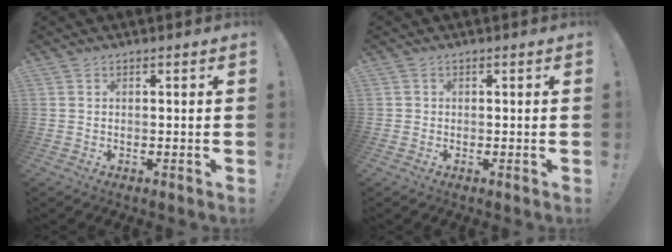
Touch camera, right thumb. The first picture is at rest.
{"total": 0.6, "force": [0.0, 0.6, 0.1], "torque": [-0.005, 0.003, 0.001]}